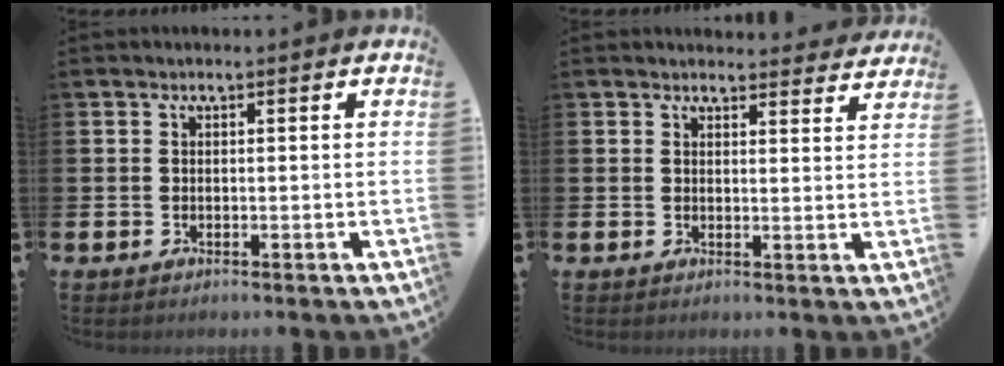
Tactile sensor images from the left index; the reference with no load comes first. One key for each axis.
{"total": 3.0, "fx": 3.0, "fy": 0.5, "fz": -0.1, "tx": 0.007, "ty": -0.023, "tz": 0.051}